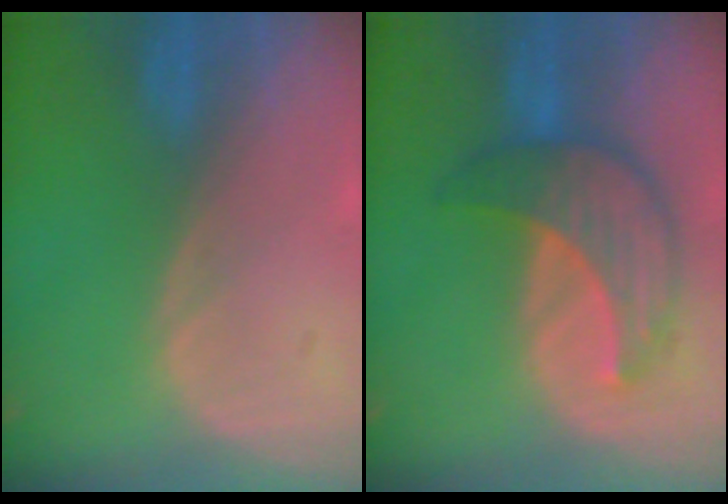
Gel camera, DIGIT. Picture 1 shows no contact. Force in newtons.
{"total": 8.0, "press": 7.6, "slide": 2.4}